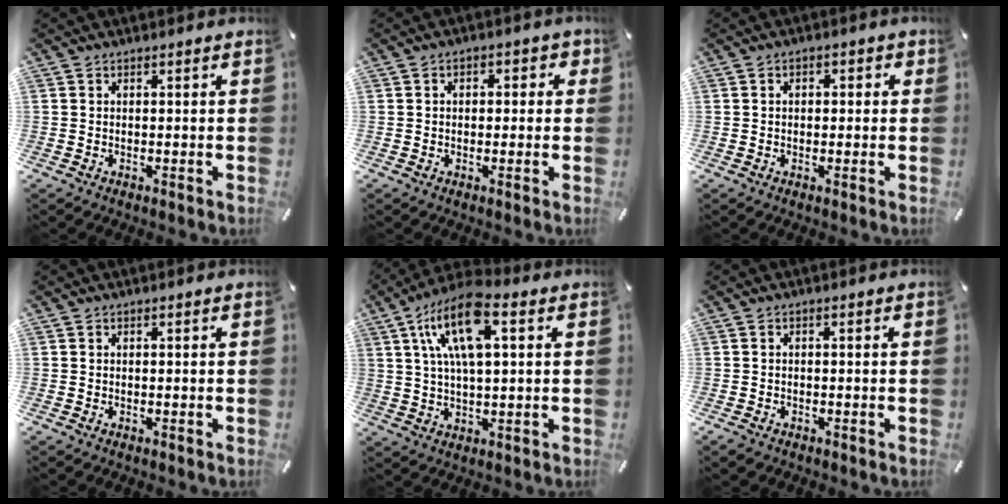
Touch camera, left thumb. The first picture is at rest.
{"total": 2.8, "force": [-0.5, 2.0, 1.9], "torque": [-0.020, 0.006, -0.016]}
{"total": 2.0, "force": [-0.3, 1.5, 1.3], "torque": [-0.017, 0.005, -0.010]}
{"total": 0.0}
{"total": 14.4, "force": [5.3, 5.6, 12.2], "torque": [-0.245, 0.001, 0.092]}
{"total": 1.0, "force": [-0.7, 0.7, 0.4], "torque": [-0.006, 0.002, -0.014]}